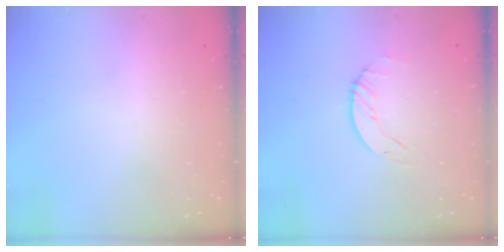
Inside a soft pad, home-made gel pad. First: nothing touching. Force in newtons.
{"total": 1.9, "press": 1.9, "slide": 0.2}